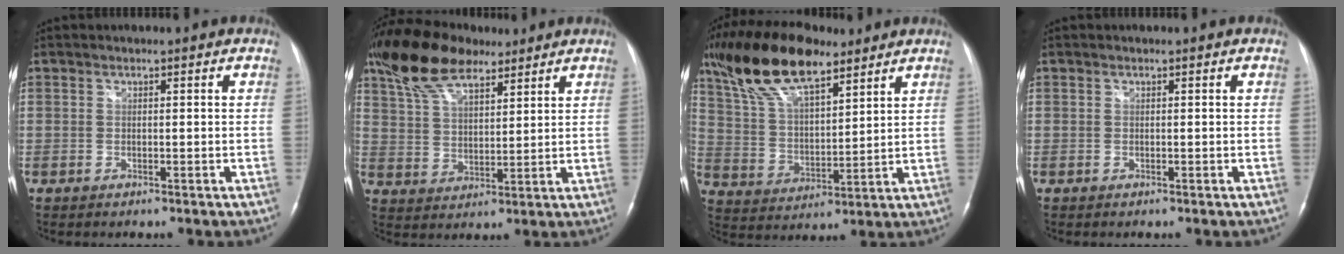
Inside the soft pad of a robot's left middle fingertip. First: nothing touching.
{"total": 12.8, "force": [9.6, 4.8, 7.0], "torque": [-0.142, 0.029, 0.182]}
{"total": 16.7, "force": [11.8, 5.4, 10.6], "torque": [-0.214, 0.027, 0.224]}
{"total": 0.0}